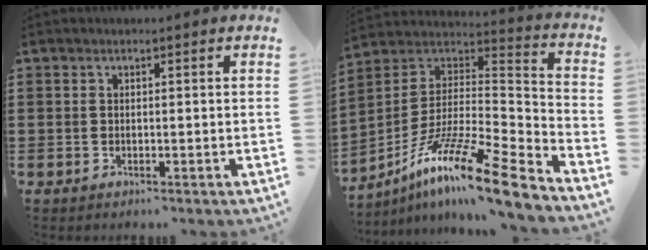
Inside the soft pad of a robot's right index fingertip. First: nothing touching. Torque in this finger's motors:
{"motor_torque": [1.09, 1.04, 0.68, 0.21]}